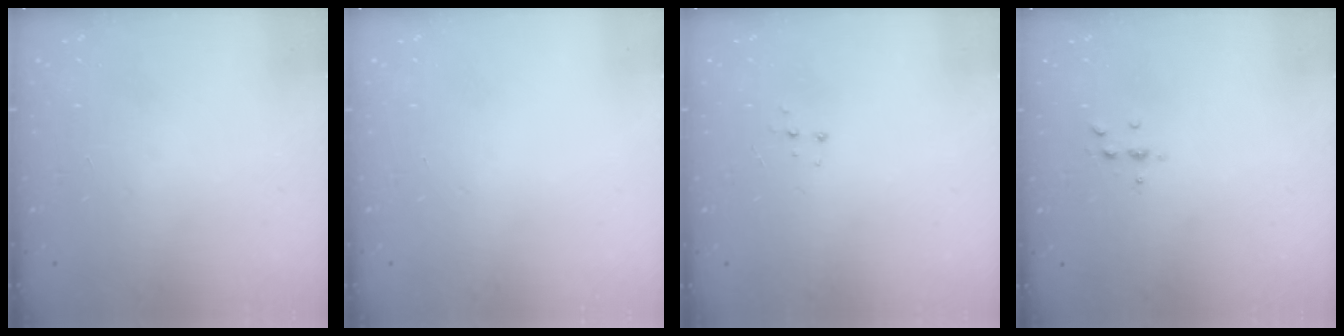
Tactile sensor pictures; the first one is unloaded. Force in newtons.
{"total": 0.0}
{"total": 4.2, "press": 4.2, "slide": 0.5}
{"total": 4.2, "press": 4.1, "slide": 0.5}